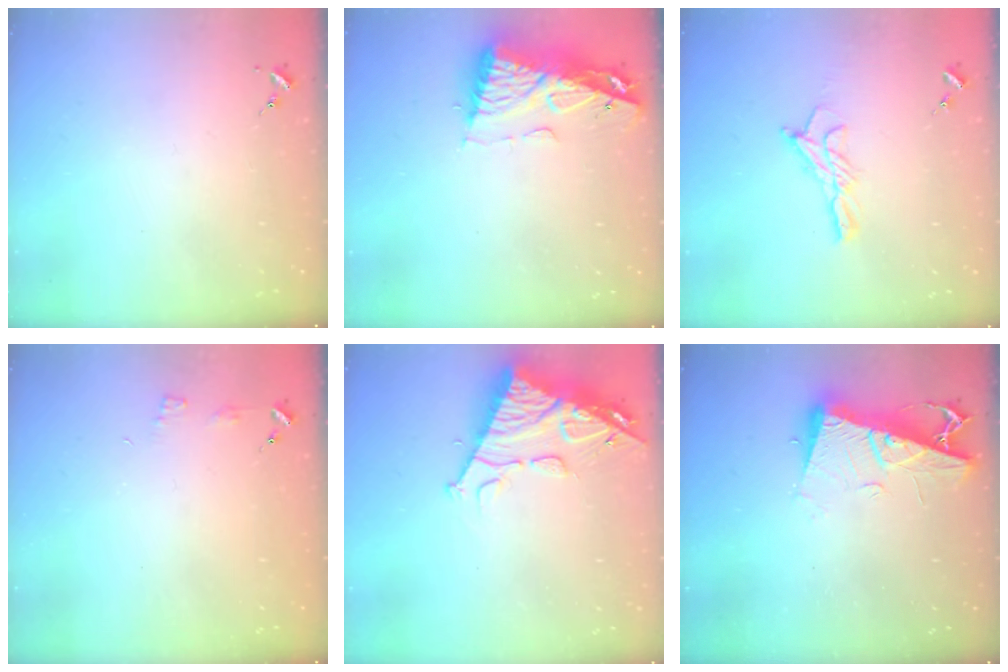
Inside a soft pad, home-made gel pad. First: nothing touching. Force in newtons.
{"total": 10.1, "press": 10.0, "slide": 1.1}
{"total": 9.9, "press": 9.9, "slide": 0.5}
{"total": 3.8, "press": 3.8, "slide": 0.3}
{"total": 15.2, "press": 15.1, "slide": 1.4}
{"total": 11.9, "press": 11.8, "slide": 1.4}